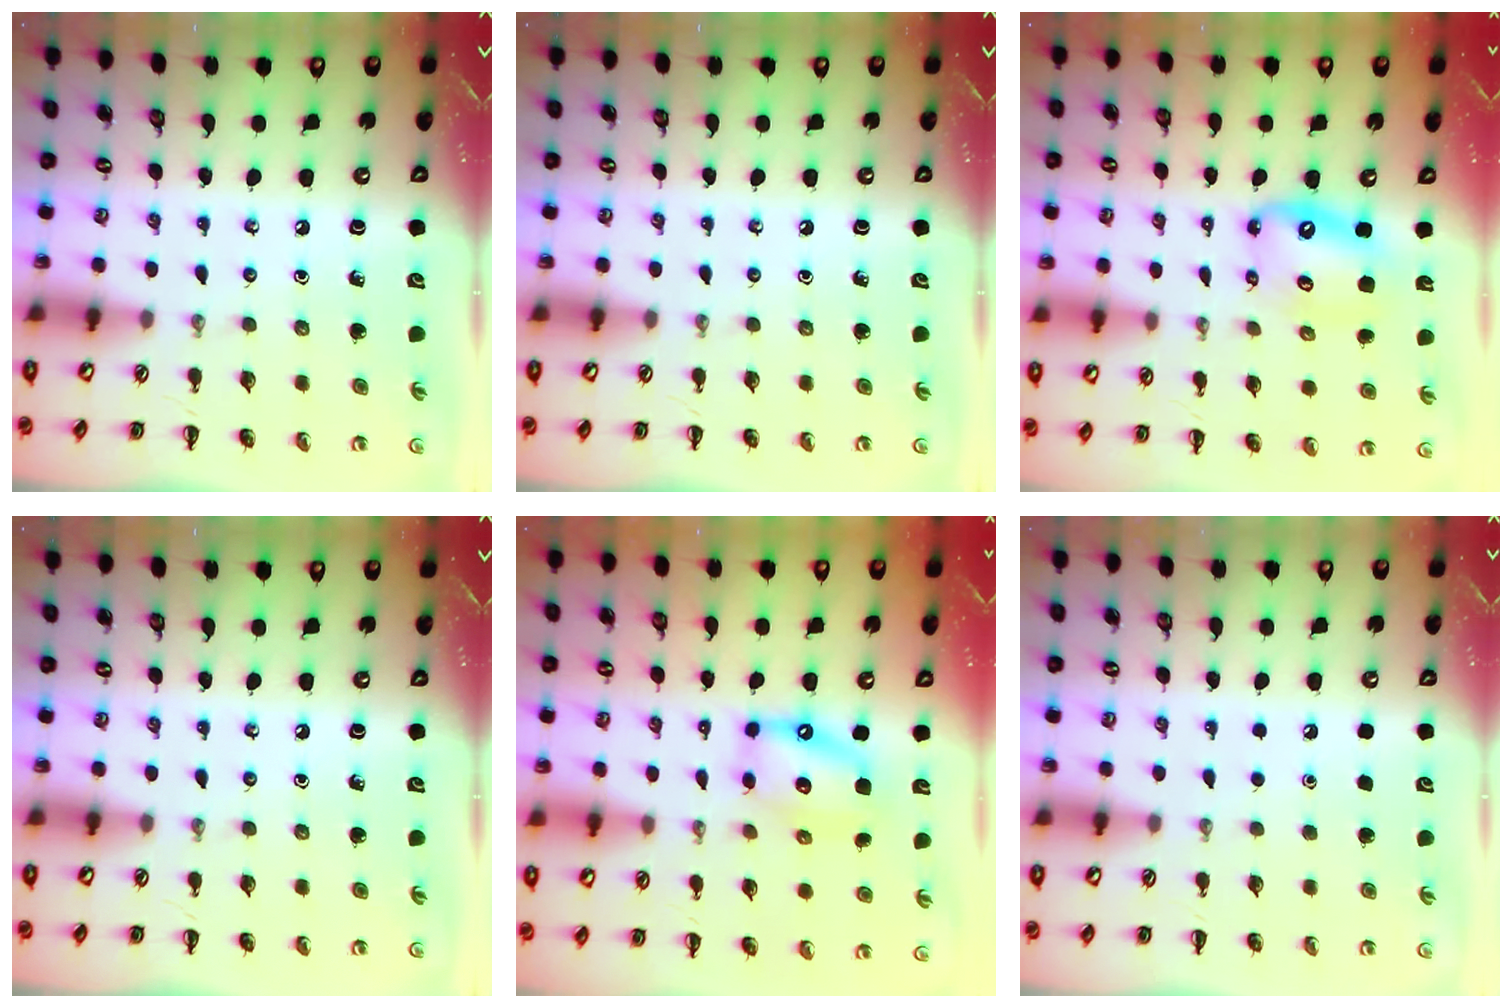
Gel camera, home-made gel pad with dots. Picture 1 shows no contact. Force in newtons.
{"total": 0.0}
{"total": 12.3, "press": 11.9, "slide": 3.2}
{"total": 0.0}
{"total": 13.2, "press": 12.9, "slide": 2.9}
{"total": 1.6, "press": 1.6, "slide": 0.1}